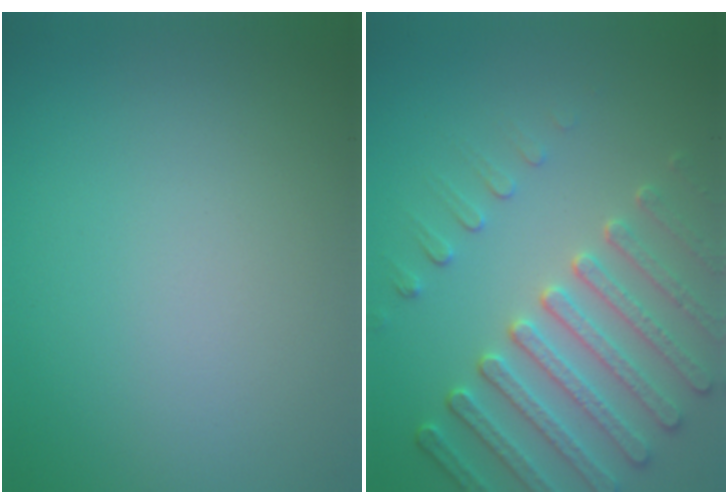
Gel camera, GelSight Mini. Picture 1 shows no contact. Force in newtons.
{"total": 5.5, "press": 4.8, "slide": 2.7}